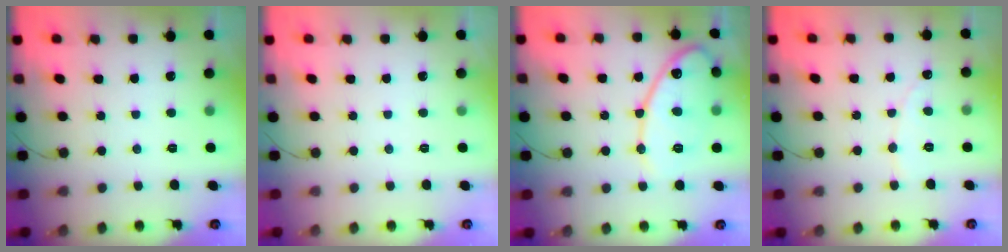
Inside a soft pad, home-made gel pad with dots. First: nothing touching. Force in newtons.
{"total": 0.0}
{"total": 14.4, "press": 14.4, "slide": 1.0}
{"total": 2.9, "press": 2.9, "slide": 0.3}